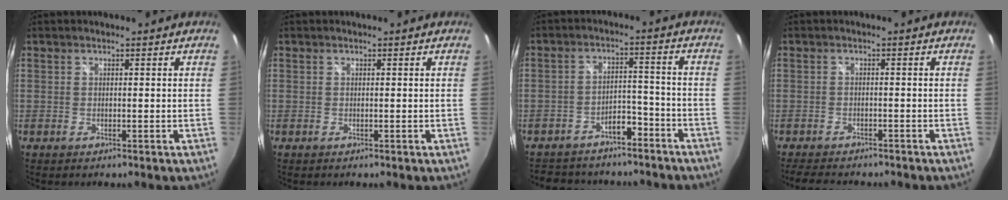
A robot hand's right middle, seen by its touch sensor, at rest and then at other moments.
{"total": 0.0}
{"total": 14.1, "force": [-11.4, 6.5, 5.2], "torque": [-0.106, 0.035, -0.146]}
{"total": 7.1, "force": [-6.2, 2.0, 2.7], "torque": [-0.065, -0.010, -0.094]}